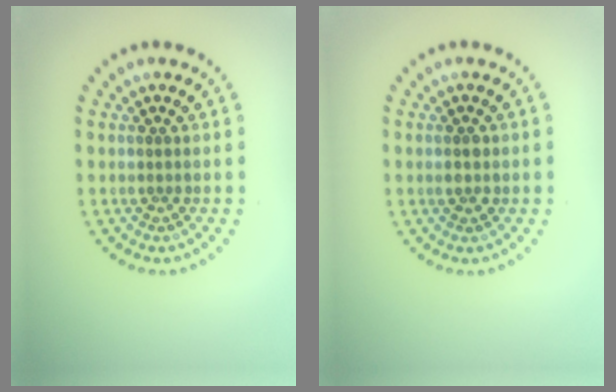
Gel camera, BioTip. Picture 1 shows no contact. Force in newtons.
{"total": 1.0, "press": 1.0, "slide": 0.0}